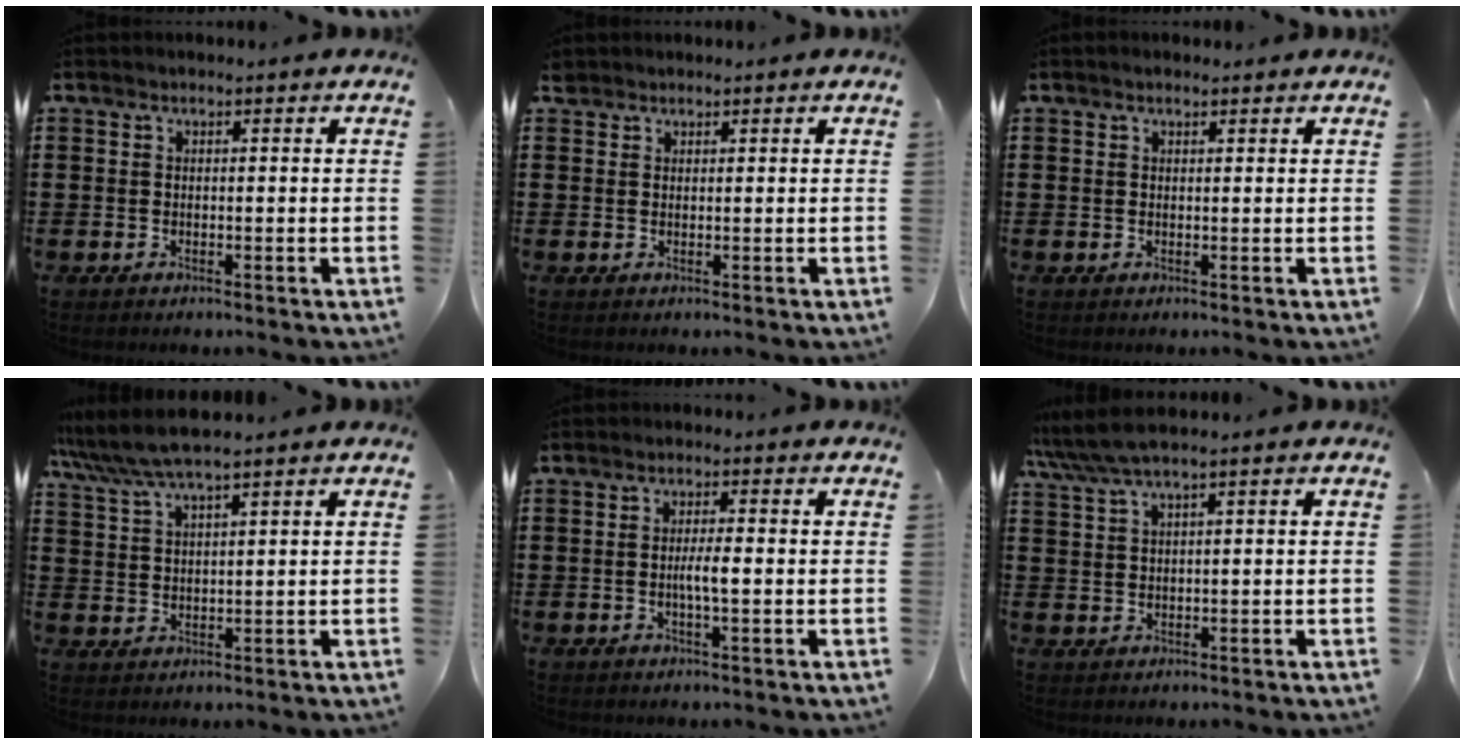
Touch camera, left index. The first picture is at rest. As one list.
[{"total": 1.2, "force": [1.0, 0.6, 0.2], "torque": [-0.008, 0.003, 0.020]}, {"total": 0.7, "force": [0.5, 0.1, 0.4], "torque": [-0.009, 0.001, 0.009]}, {"total": 5.5, "force": [4.5, 0.3, 3.1], "torque": [-0.072, -0.011, 0.080]}, {"total": 3.0, "force": [-0.4, 0.4, 3.0], "torque": [-0.061, -0.004, -0.009]}, {"total": 3.3, "force": [2.1, 0.0, 2.5], "torque": [-0.061, -0.004, 0.034]}]